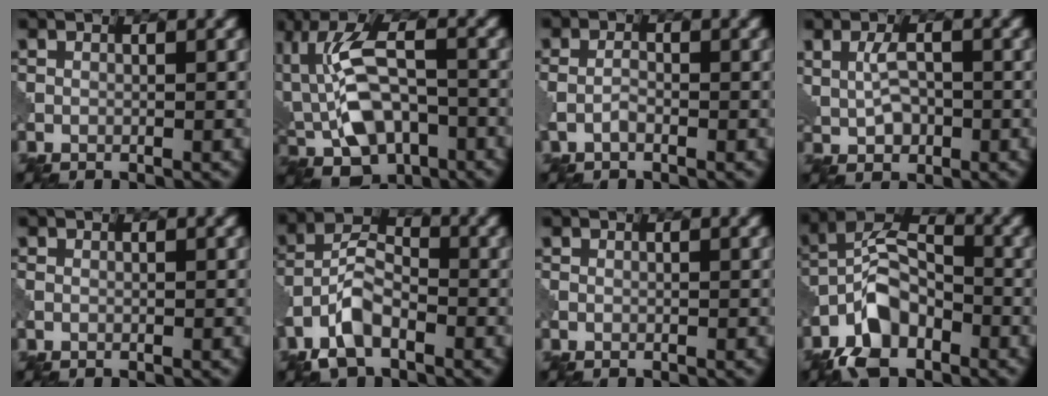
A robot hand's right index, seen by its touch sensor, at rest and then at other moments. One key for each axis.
{"total": 9.7, "fx": -1.2, "fy": 5.6, "fz": 7.8, "tx": -0.143, "ty": 0.012, "tz": -0.035}
{"total": 1.2, "fx": -0.5, "fy": 0.5, "fz": 1.0, "tx": -0.025, "ty": 0.001, "tz": -0.013}
{"total": 2.6, "fx": 0.3, "fy": 1.6, "fz": 2.0, "tx": -0.041, "ty": -0.001, "tz": 0.007}
{"total": 0.6, "fx": -0.2, "fy": 0.5, "fz": 0.3, "tx": -0.009, "ty": -0.002, "tz": -0.003}
{"total": 5.2, "fx": -2.9, "fy": 2.6, "fz": 3.5, "tx": -0.068, "ty": 0.008, "tz": -0.068}
{"total": 0.0}
{"total": 7.1, "fx": -4.1, "fy": 3.7, "fz": 4.4, "tx": -0.083, "ty": 0.010, "tz": -0.092}